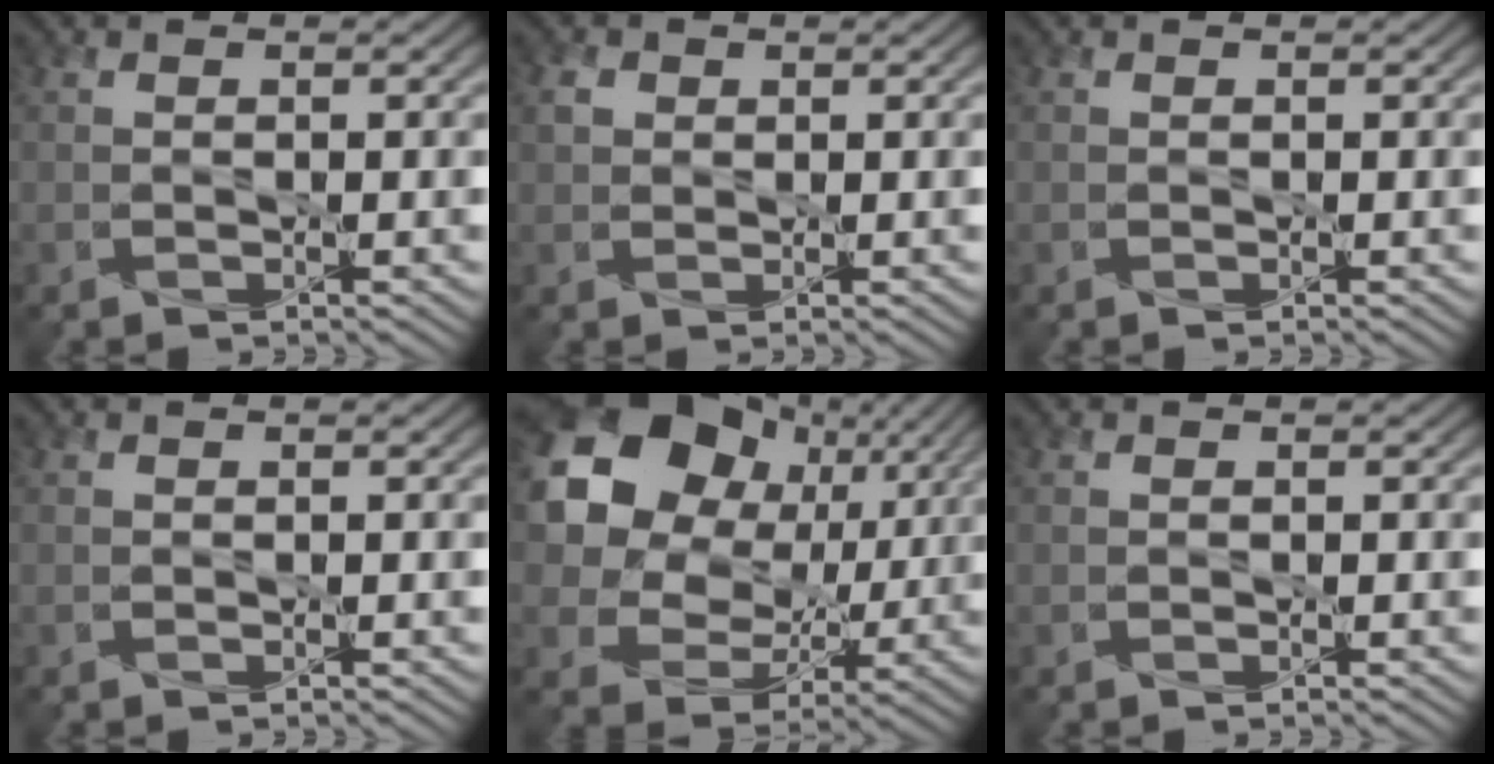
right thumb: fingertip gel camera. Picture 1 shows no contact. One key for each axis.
{"total": 1.6, "fx": 0.6, "fy": 1.4, "fz": 0.6, "tx": -0.017, "ty": 0.002, "tz": 0.011}
{"total": 0.0}
{"total": 0.0}
{"total": 18.2, "fx": 6.7, "fy": 14.6, "fz": 8.7, "tx": -0.242, "ty": 0.051, "tz": 0.139}
{"total": 0.0}